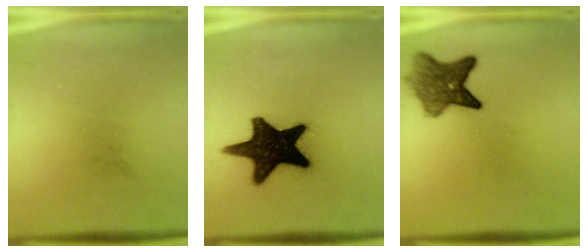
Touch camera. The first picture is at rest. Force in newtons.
{"total": 18.2}
{"total": 6.3}